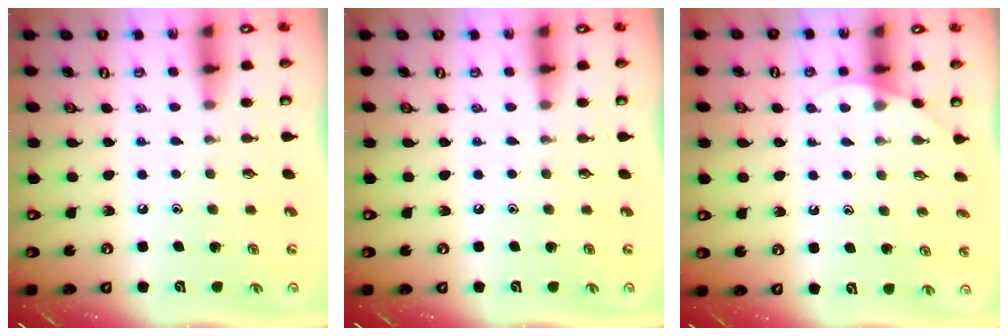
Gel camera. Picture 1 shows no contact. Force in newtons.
{"total": 0.0}
{"total": 2.9, "press": 2.9, "slide": 0.2}